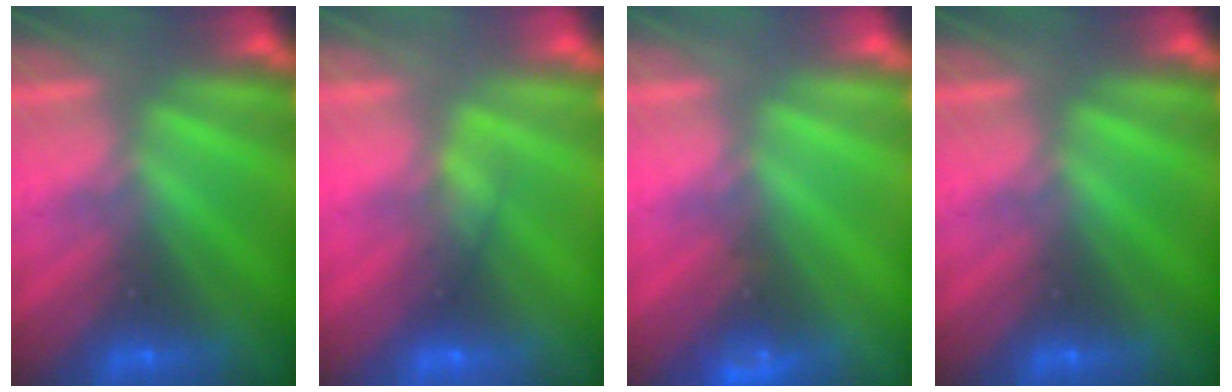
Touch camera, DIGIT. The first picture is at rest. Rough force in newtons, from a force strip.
{"total": 3.0}
{"total": 4.5}
{"total": 0.0}